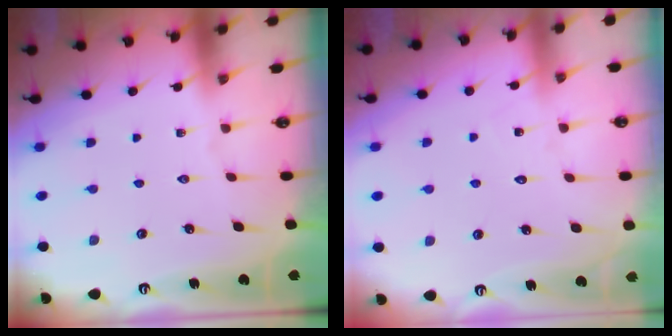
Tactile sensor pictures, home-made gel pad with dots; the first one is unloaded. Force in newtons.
{"total": 4.6, "press": 4.5, "slide": 0.3}